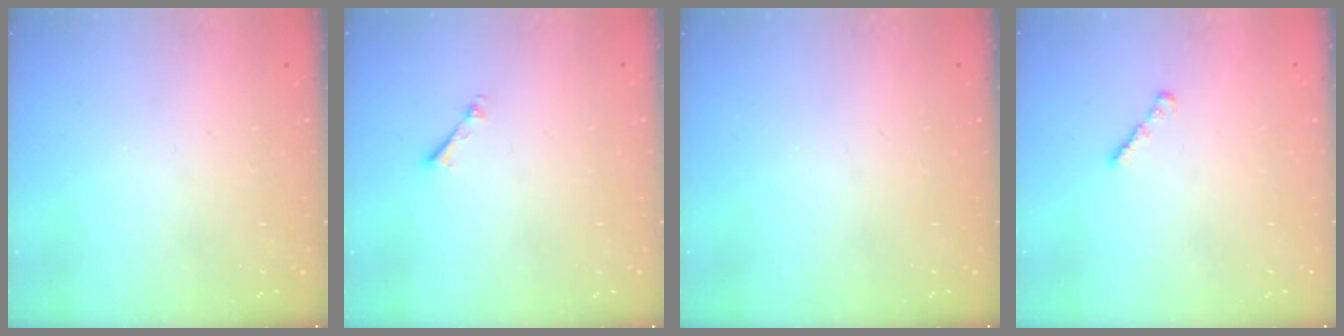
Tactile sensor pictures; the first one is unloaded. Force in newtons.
{"total": 1.0, "press": 1.0, "slide": 0.2}
{"total": 0.0}
{"total": 1.6, "press": 1.5, "slide": 0.5}